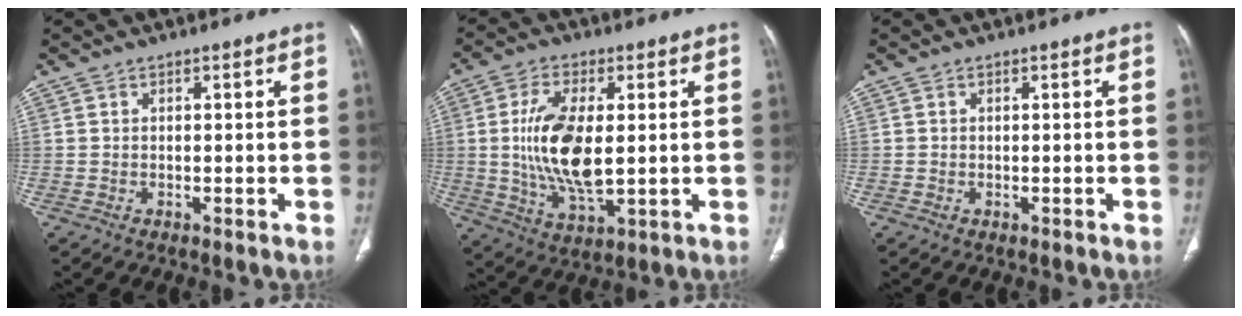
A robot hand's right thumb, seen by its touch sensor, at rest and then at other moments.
{"total": 13.8, "force": [0.7, 6.1, 12.3], "torque": [-0.244, -0.016, 0.020]}
{"total": 0.0}